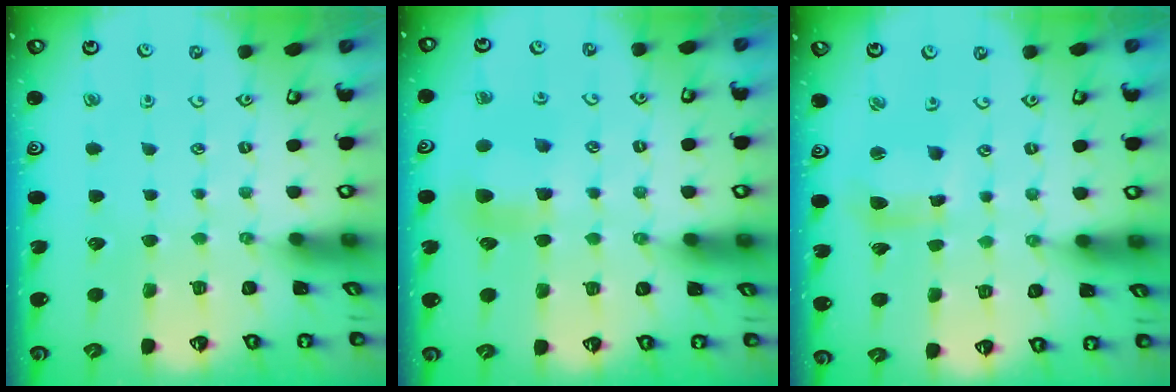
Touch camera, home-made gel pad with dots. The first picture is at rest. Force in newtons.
{"total": 5.8, "press": 5.8, "slide": 0.1}
{"total": 7.1, "press": 7.0, "slide": 0.9}